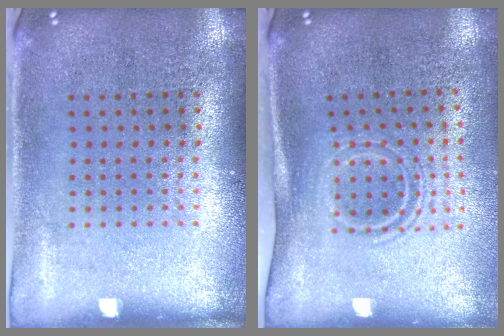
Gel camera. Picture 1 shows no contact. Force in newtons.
{"total": 1.8, "press": 1.2, "slide": 1.3}